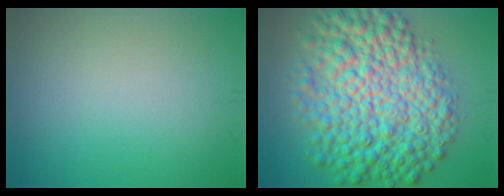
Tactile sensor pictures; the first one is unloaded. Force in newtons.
{"total": 12.1, "press": 12.1, "slide": 0.1}